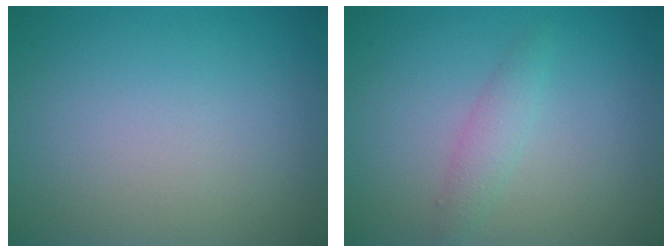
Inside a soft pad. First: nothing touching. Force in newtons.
{"total": 1.6, "press": 1.6, "slide": 0.0}